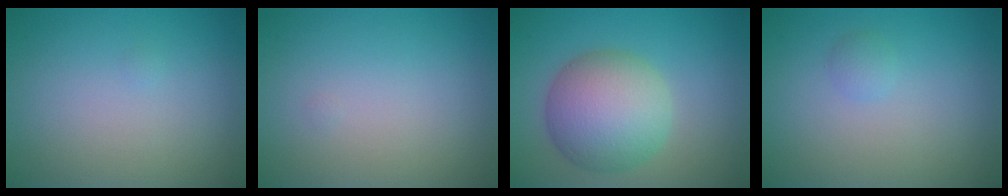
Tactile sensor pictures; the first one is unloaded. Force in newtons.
{"total": 0.0}
{"total": 7.7, "press": 7.7, "slide": 0.3}
{"total": 0.9, "press": 0.9, "slide": 0.0}